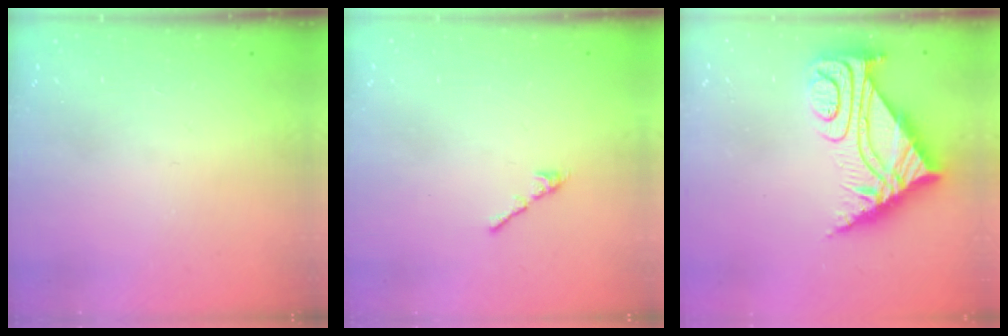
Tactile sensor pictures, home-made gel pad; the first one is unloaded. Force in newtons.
{"total": 2.7, "press": 2.6, "slide": 0.7}
{"total": 9.9, "press": 9.8, "slide": 1.0}